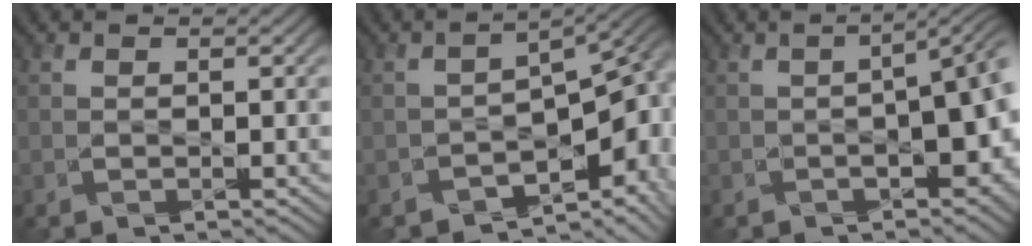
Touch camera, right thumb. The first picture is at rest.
{"total": 9.3, "force": [-4.2, 4.5, 7.0], "torque": [-0.089, -0.021, -0.062]}
{"total": 8.8, "force": [-1.7, 3.0, 8.1], "torque": [-0.104, -0.015, -0.027]}